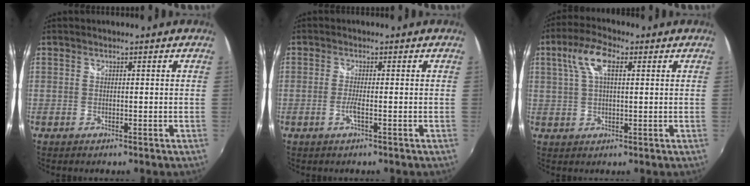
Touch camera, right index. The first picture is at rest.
{"total": 2.0, "force": [-0.8, -0.3, 1.8], "torque": [-0.036, -0.005, -0.017]}
{"total": 7.5, "force": [2.7, 2.9, 6.3], "torque": [-0.126, 0.018, 0.049]}